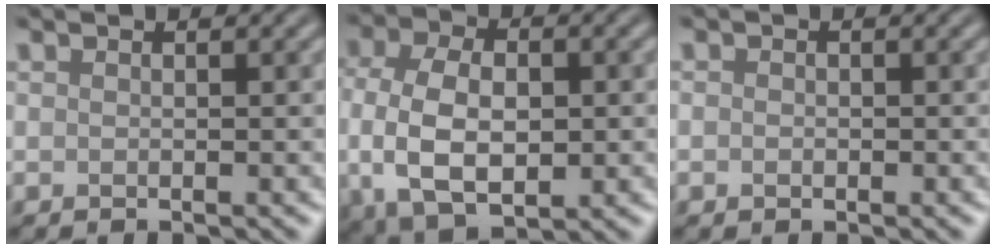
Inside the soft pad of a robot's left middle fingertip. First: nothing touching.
{"total": 9.1, "force": [-0.9, 5.8, 6.9], "torque": [-0.144, -0.008, -0.013]}
{"total": 0.8, "force": [-0.1, 0.7, 0.3], "torque": [-0.003, -0.003, -0.004]}